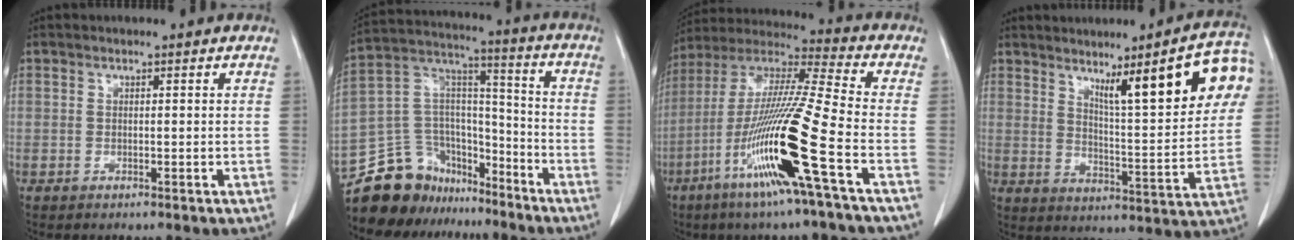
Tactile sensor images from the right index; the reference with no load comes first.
{"total": 17.7, "force": [-14.7, 8.9, 4.2], "torque": [-0.086, 0.073, -0.251]}
{"total": 19.2, "force": [-7.3, -1.2, 17.7], "torque": [-0.362, -0.028, -0.150]}
{"total": 15.6, "force": [7.1, 1.7, 13.8], "torque": [-0.182, 0.006, 0.102]}